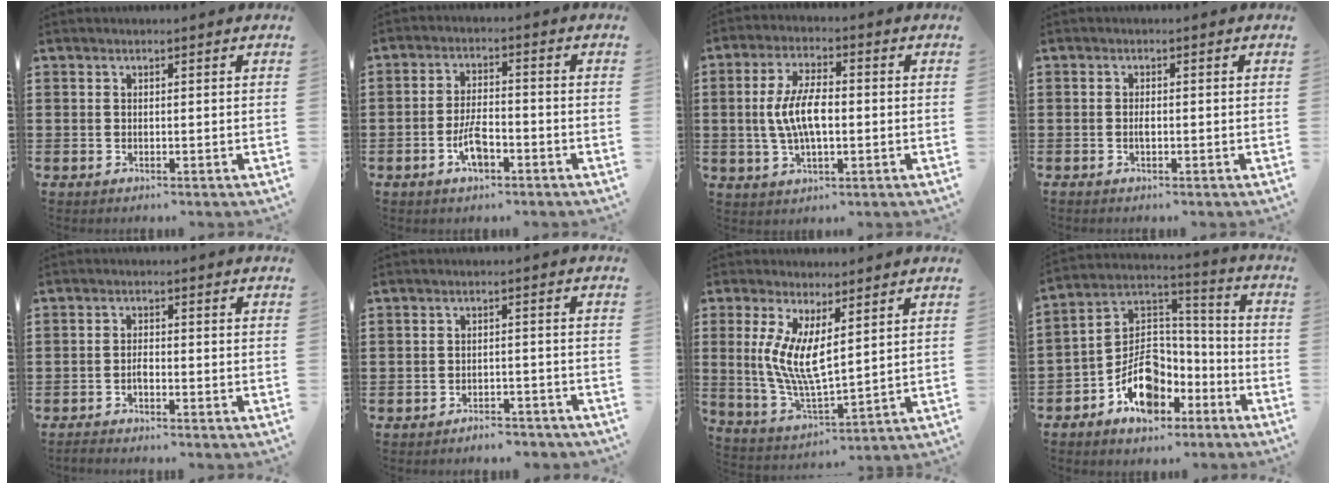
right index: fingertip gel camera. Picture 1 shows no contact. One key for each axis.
{"total": 5.2, "fx": -2.4, "fy": 2.0, "fz": 4.2, "tx": -0.086, "ty": 0.003, "tz": -0.047}
{"total": 7.7, "fx": -0.4, "fy": 3.0, "fz": 7.1, "tx": -0.156, "ty": -0.002, "tz": -0.014}
{"total": 1.4, "fx": -0.3, "fy": 0.4, "fz": 1.3, "tx": -0.024, "ty": -0.002, "tz": -0.005}
{"total": 1.5, "fx": -1.1, "fy": 0.3, "fz": 1.0, "tx": -0.029, "ty": -0.002, "tz": -0.023}
{"total": 2.7, "fx": -2.7, "fy": 0.2, "fz": 0.1, "tx": -0.008, "ty": 0.000, "tz": -0.055}
{"total": 8.0, "fx": 2.0, "fy": 2.5, "fz": 7.3, "tx": -0.158, "ty": -0.007, "tz": 0.034}
{"total": 10.2, "fx": -5.4, "fy": 7.0, "fz": 5.0, "tx": -0.099, "ty": 0.015, "tz": -0.100}